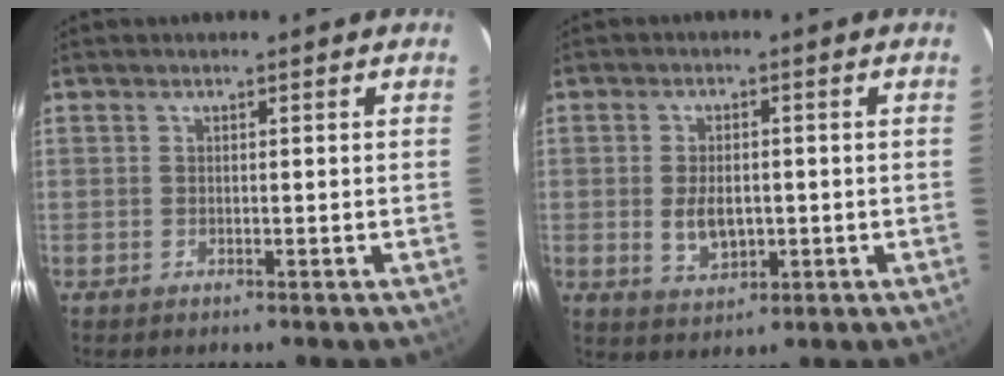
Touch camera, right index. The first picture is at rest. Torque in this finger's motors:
{"motor_torque": [0.07, 0.06, 0.17, 0.05]}